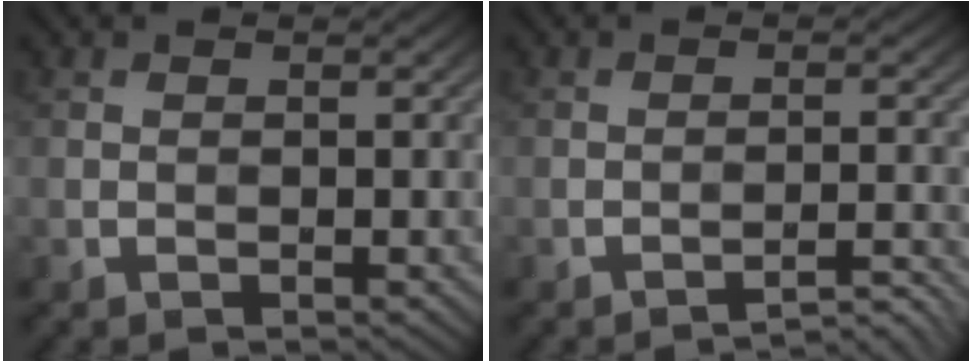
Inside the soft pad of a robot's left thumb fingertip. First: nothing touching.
{"total": 2.8, "force": [-2.5, 0.2, 1.2], "torque": [-0.010, 0.014, -0.041]}